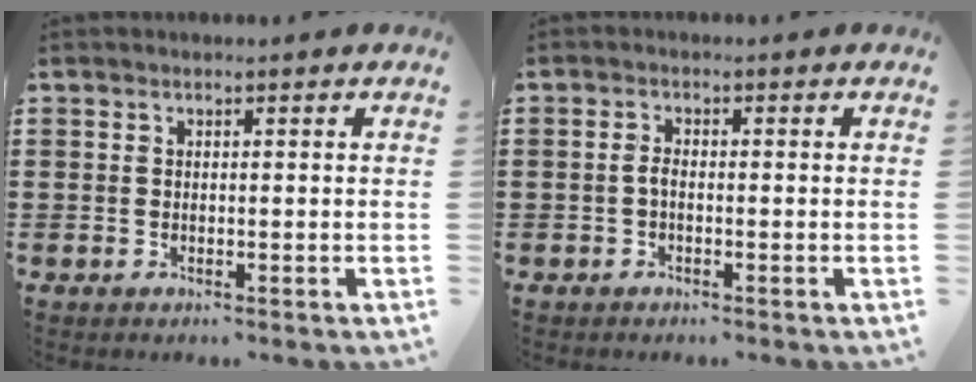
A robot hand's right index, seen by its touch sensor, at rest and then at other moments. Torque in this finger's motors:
{"motor_torque": [0.40, 0.15, 0.21, 0.07]}